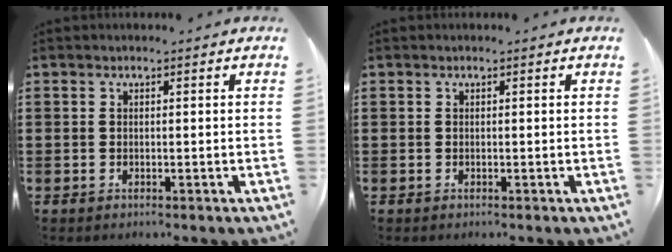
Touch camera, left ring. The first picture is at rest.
{"total": 0.0}